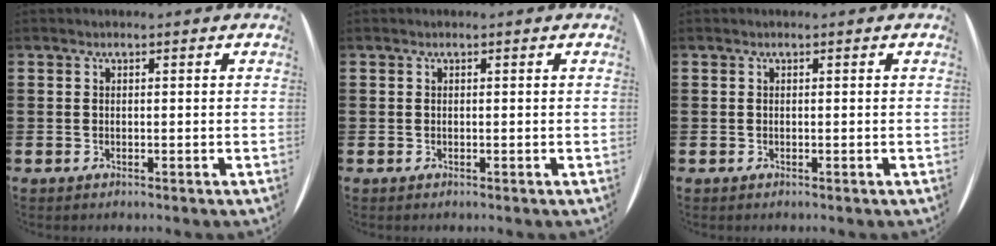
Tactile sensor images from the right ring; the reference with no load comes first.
{"total": 0.0}
{"total": 0.0}